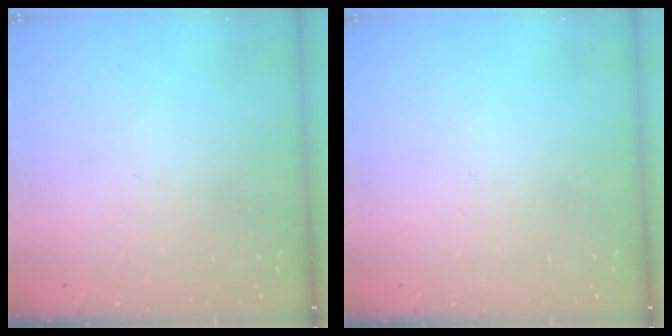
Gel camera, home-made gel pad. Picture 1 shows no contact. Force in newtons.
{"total": 0.0}